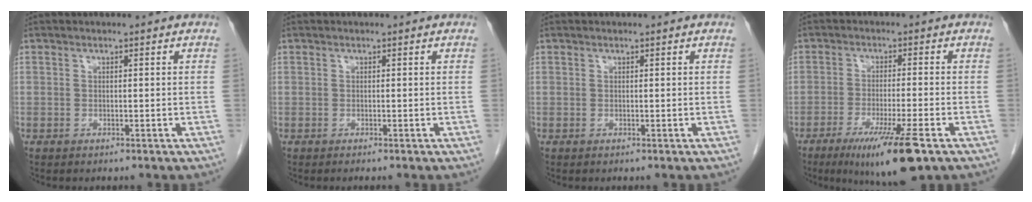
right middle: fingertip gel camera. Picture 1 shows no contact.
{"total": 0.9, "force": [-0.7, 0.0, 0.5], "torque": [-0.007, -0.001, -0.009]}
{"total": 0.0}
{"total": 10.8, "force": [-6.3, 0.4, 8.8], "torque": [-0.146, -0.030, -0.099]}